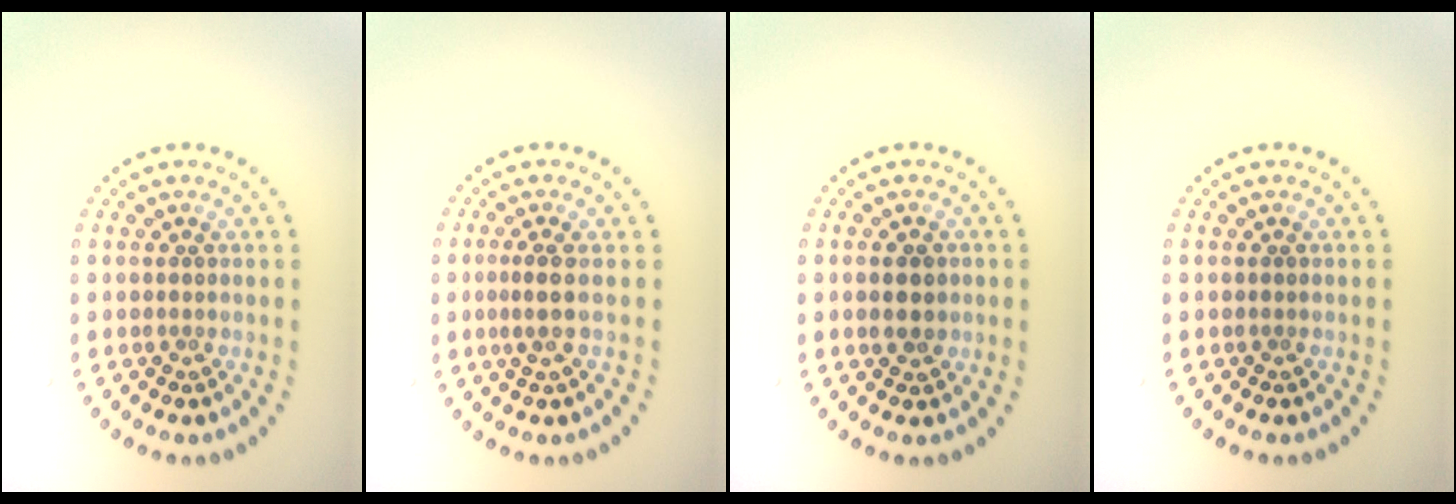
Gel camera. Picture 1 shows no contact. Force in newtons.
{"total": 2.0, "press": 1.5, "slide": 1.4}
{"total": 2.1, "press": 2.1, "slide": 0.1}
{"total": 0.0}